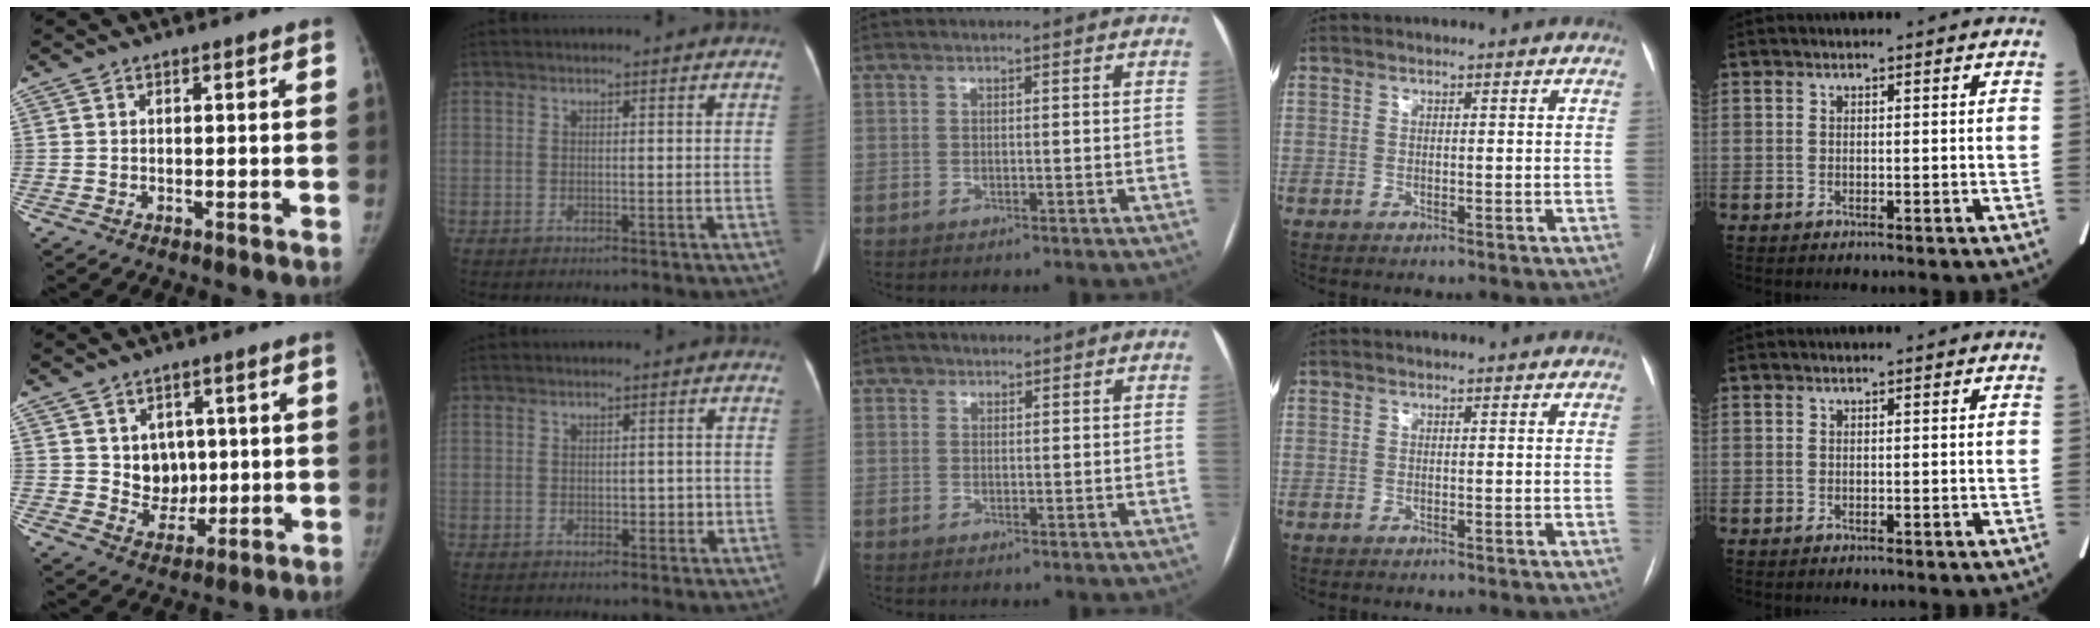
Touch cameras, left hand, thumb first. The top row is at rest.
{"thumb": {"total": 7.0, "force": [1.3, 6.0, 3.4], "torque": [-0.013, -0.011, 0.031]}, "index": {"total": 1.9, "force": [-0.5, 1.2, 1.4], "torque": [-0.017, 0.005, -0.003]}, "middle": {"total": 1.1, "force": [0.6, 0.9, 0.0], "torque": [0.007, -0.001, 0.006]}}